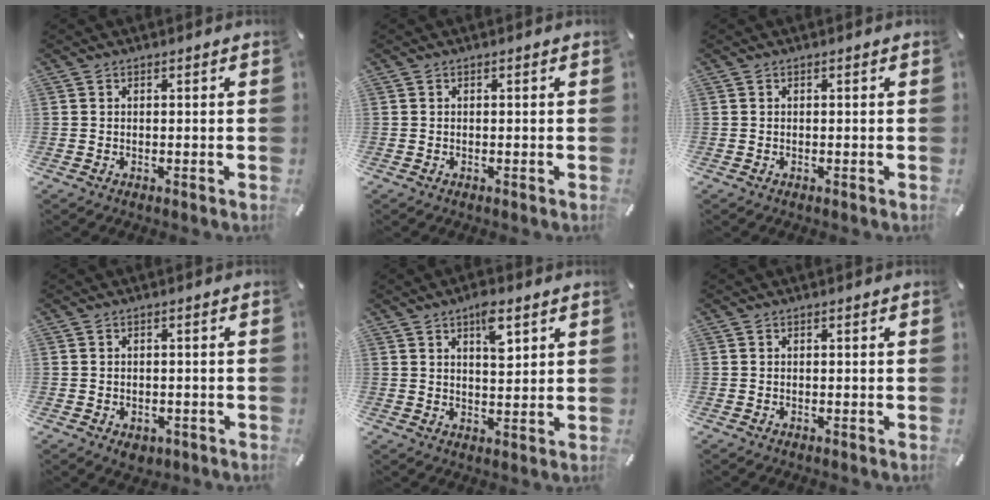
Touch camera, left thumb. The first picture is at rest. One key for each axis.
{"total": 0.0}
{"total": 0.0}
{"total": 2.8, "fx": -1.4, "fy": 2.1, "fz": 1.2, "tx": -0.025, "ty": 0.005, "tz": -0.026}
{"total": 6.6, "fx": 3.6, "fy": 2.9, "fz": 4.7, "tx": -0.063, "ty": -0.016, "tz": 0.055}
{"total": 0.0}